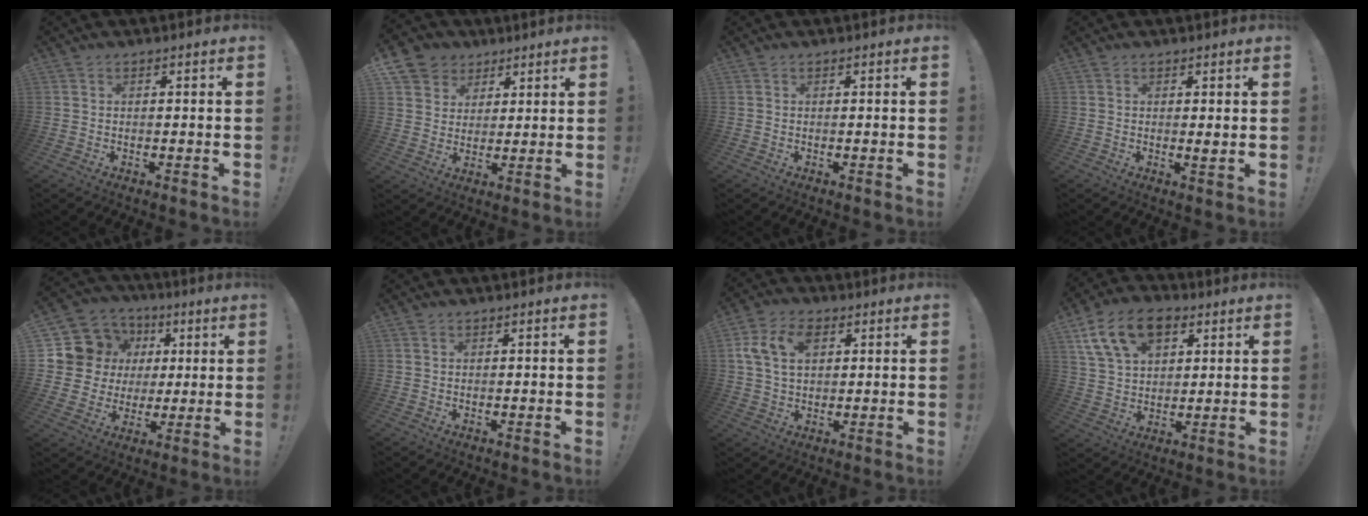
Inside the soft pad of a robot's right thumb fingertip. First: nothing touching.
{"total": 8.1, "force": [3.9, 7.0, 1.4], "torque": [-0.015, -0.028, 0.080]}
{"total": 0.0}
{"total": 1.4, "force": [0.4, 0.0, 1.4], "torque": [-0.011, -0.009, 0.005]}
{"total": 14.1, "force": [3.5, 12.9, 4.5], "torque": [-0.069, -0.006, 0.095]}
{"total": 0.0}
{"total": 10.4, "force": [3.2, 7.1, 6.9], "torque": [-0.132, 0.007, 0.060]}
{"total": 16.5, "force": [8.0, 10.9, 9.5], "torque": [-0.151, -0.027, 0.152]}